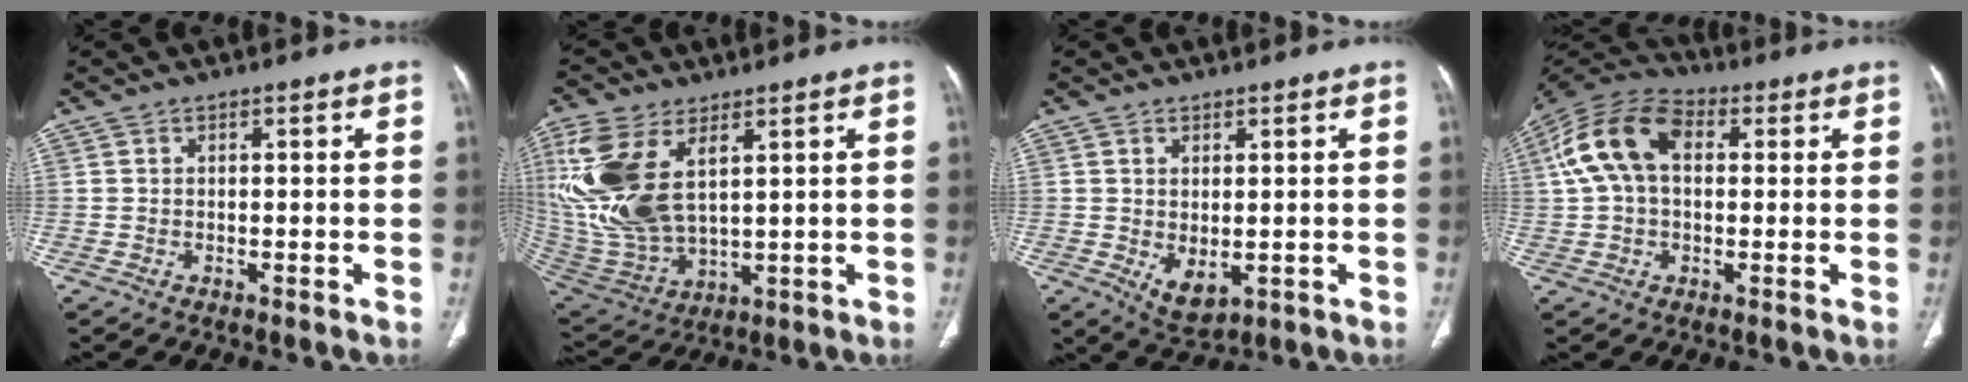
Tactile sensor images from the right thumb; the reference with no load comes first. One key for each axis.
{"total": 19.0, "fx": 6.1, "fy": 10.1, "fz": 14.9, "tx": -0.335, "ty": -0.023, "tz": 0.132}
{"total": 5.1, "fx": -0.7, "fy": 2.9, "fz": 4.2, "tx": -0.066, "ty": -0.010, "tz": 0.008}
{"total": 13.8, "fx": 2.6, "fy": 8.9, "fz": 10.2, "tx": -0.199, "ty": 0.036, "tz": 0.041}